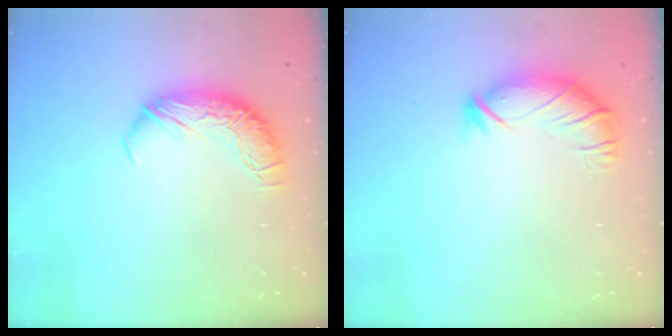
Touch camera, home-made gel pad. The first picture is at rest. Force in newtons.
{"total": 3.2, "press": 2.5, "slide": 2.0}